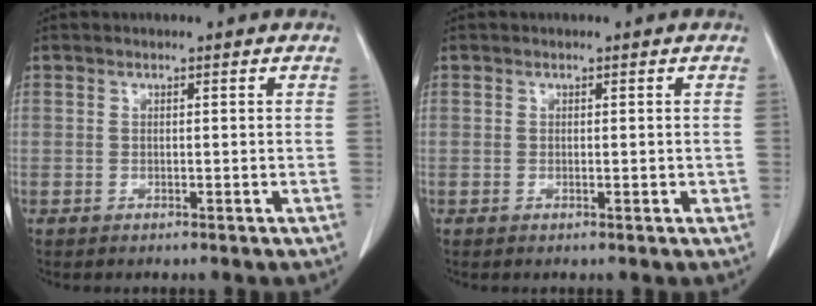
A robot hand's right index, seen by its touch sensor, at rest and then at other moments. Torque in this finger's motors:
{"motor_torque": [-0.05, 0.11, -0.10, -0.01]}